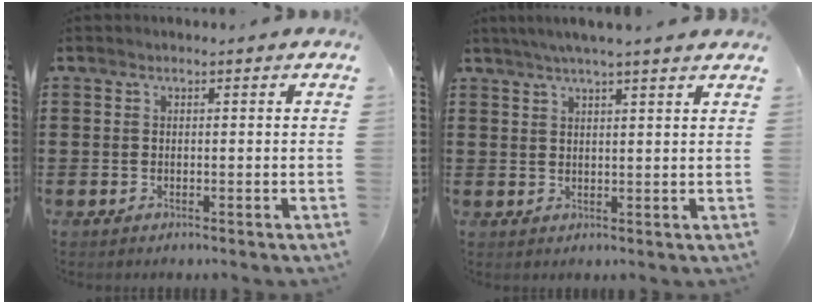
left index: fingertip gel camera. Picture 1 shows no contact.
{"total": 3.3, "force": [2.9, -0.5, 1.6], "torque": [-0.039, -0.003, 0.051]}